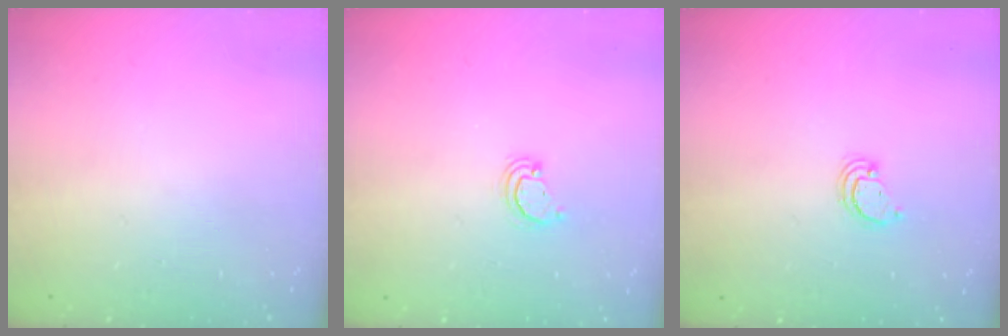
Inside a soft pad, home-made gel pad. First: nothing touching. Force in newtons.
{"total": 2.5, "press": 2.5, "slide": 0.3}
{"total": 2.6, "press": 2.6, "slide": 0.2}